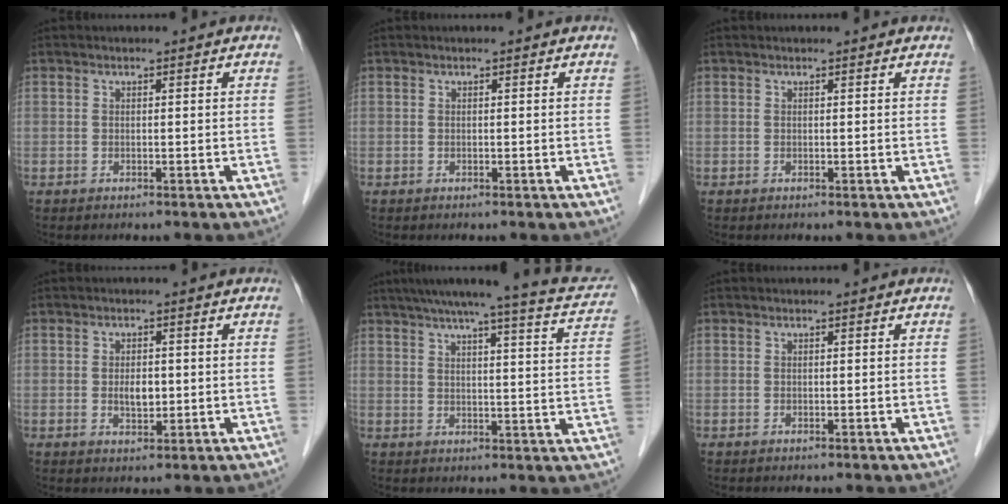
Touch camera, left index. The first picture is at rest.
{"total": 0.0}
{"total": 1.4, "force": [1.3, 0.2, 0.3], "torque": [-0.012, 0.012, 0.012]}
{"total": 2.8, "force": [-0.1, 1.5, 2.3], "torque": [-0.042, -0.001, 0.001]}
{"total": 16.8, "force": [14.3, 1.1, 8.7], "torque": [-0.120, -0.003, 0.166]}
{"total": 0.0}